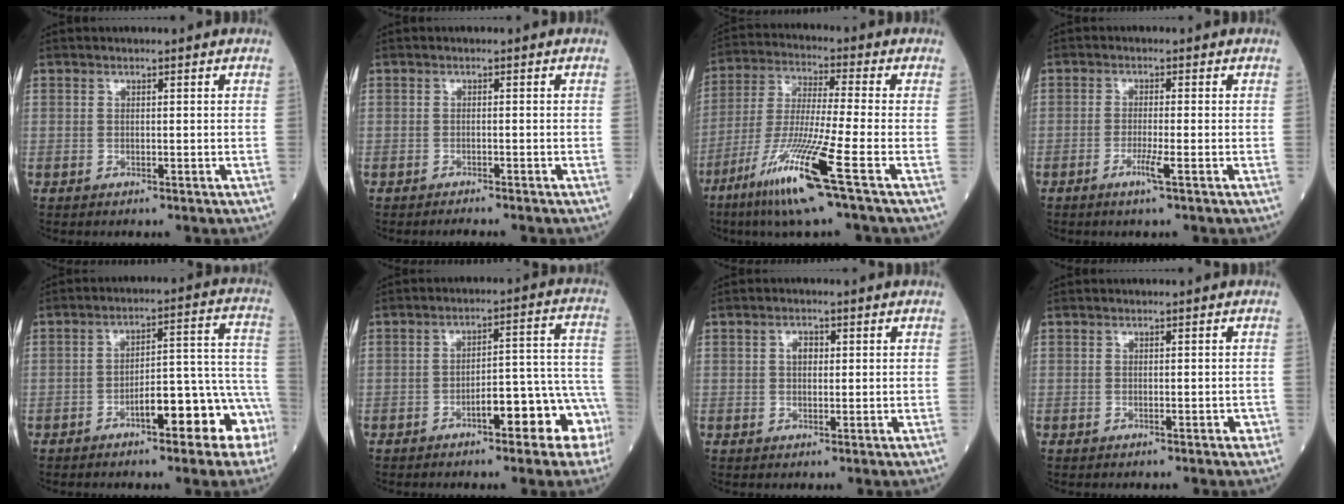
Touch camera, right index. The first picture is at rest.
{"total": 2.8, "force": [-2.6, 0.2, 1.0], "torque": [-0.011, -0.003, -0.033]}
{"total": 14.2, "force": [-7.3, -1.3, 12.1], "torque": [-0.250, -0.038, -0.140]}
{"total": 2.7, "force": [-1.5, -0.4, 2.3], "torque": [-0.048, -0.006, -0.031]}
{"total": 11.8, "force": [-5.6, 3.2, 9.8], "torque": [-0.112, 0.048, -0.073]}
{"total": 10.8, "force": [-5.1, 3.0, 8.9], "torque": [-0.096, 0.045, -0.065]}
{"total": 2.0, "force": [0.5, 1.3, 1.5], "torque": [-0.024, 0.004, 0.006]}
{"total": 0.9, "force": [-0.5, 0.4, 0.6], "torque": [-0.005, 0.002, -0.008]}